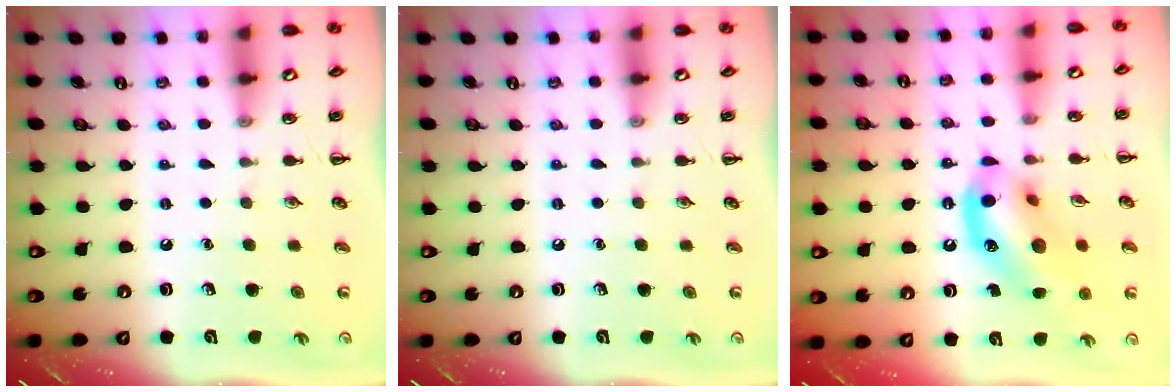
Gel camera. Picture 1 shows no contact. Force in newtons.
{"total": 0.0}
{"total": 14.8, "press": 14.6, "slide": 2.4}